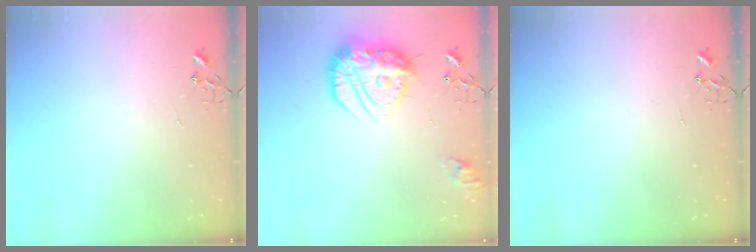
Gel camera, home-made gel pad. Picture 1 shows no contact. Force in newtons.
{"total": 20.9, "press": 20.8, "slide": 1.7}
{"total": 0.0}